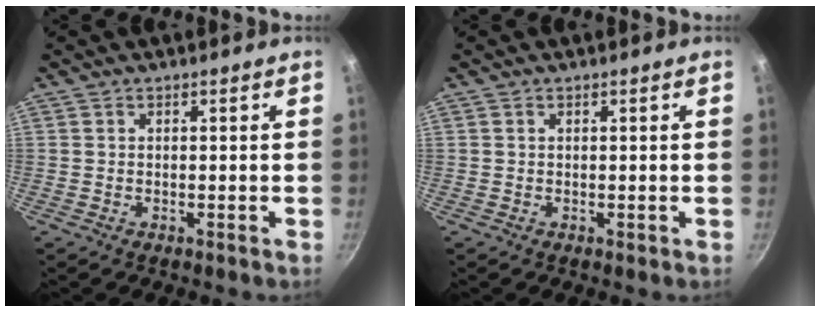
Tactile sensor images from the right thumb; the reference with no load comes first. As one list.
[{"total": 0.0}]